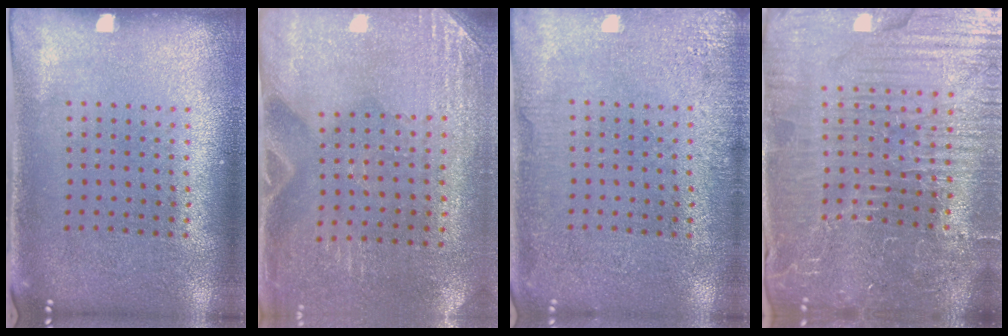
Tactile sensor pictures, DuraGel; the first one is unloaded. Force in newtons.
{"total": 2.8, "press": 2.5, "slide": 1.2}
{"total": 3.0, "press": 3.0, "slide": 0.4}
{"total": 6.3, "press": 5.7, "slide": 2.7}